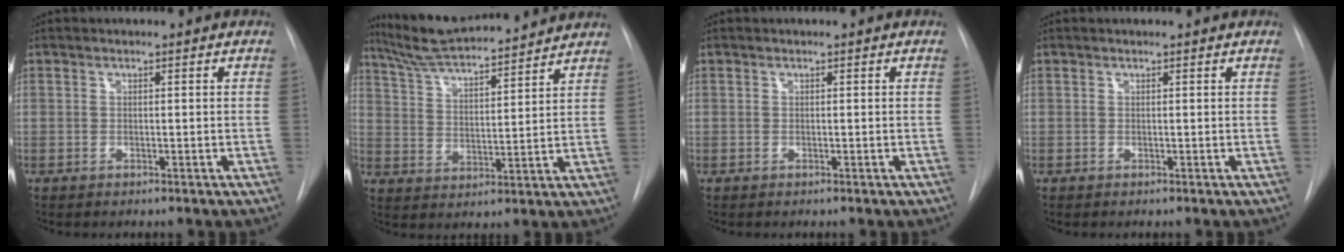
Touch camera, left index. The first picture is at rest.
{"total": 15.5, "force": [14.2, 1.0, 6.2], "torque": [-0.115, 0.015, 0.233]}
{"total": 0.0}
{"total": 0.0}